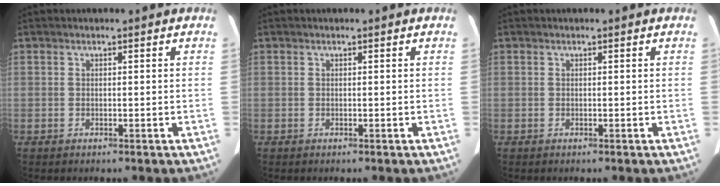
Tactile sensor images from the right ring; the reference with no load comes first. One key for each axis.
{"total": 0.0}
{"total": 0.0}